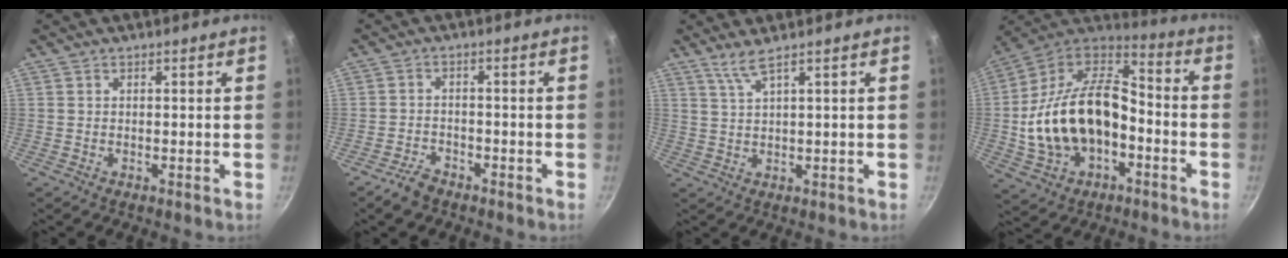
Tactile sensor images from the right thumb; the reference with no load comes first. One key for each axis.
{"total": 4.0, "fx": -3.1, "fy": 2.0, "fz": 1.4, "tx": -0.024, "ty": 0.032, "tz": -0.054}
{"total": 3.1, "fx": 2.1, "fy": -0.2, "fz": 2.3, "tx": -0.050, "ty": -0.017, "tz": 0.047}
{"total": 23.5, "fx": -4.1, "fy": 14.9, "fz": 17.7, "tx": -0.320, "ty": 0.058, "tz": -0.072}